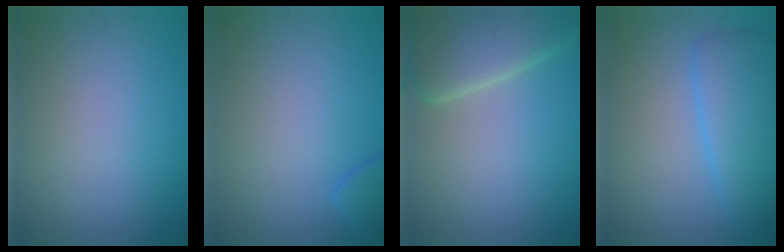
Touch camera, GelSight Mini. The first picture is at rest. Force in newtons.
{"total": 1.6, "press": 1.6, "slide": 0.1}
{"total": 6.2, "press": 6.2, "slide": 0.2}
{"total": 5.0, "press": 5.0, "slide": 0.3}